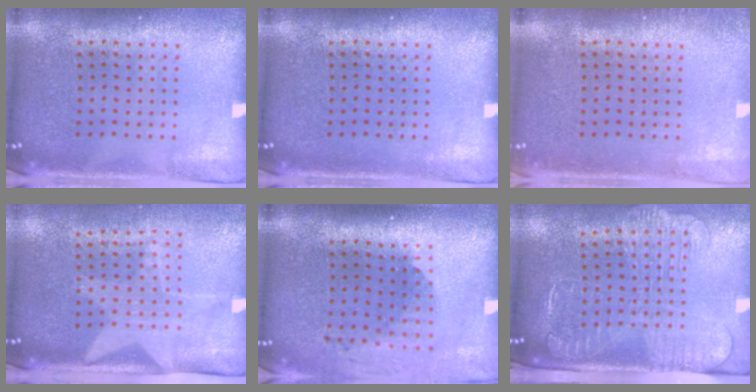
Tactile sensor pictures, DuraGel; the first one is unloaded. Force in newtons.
{"total": 0.0}
{"total": 1.1, "press": 1.0, "slide": 0.2}
{"total": 2.1, "press": 1.6, "slide": 1.3}
{"total": 1.9, "press": 1.5, "slide": 1.2}
{"total": 2.6, "press": 2.1, "slide": 1.5}